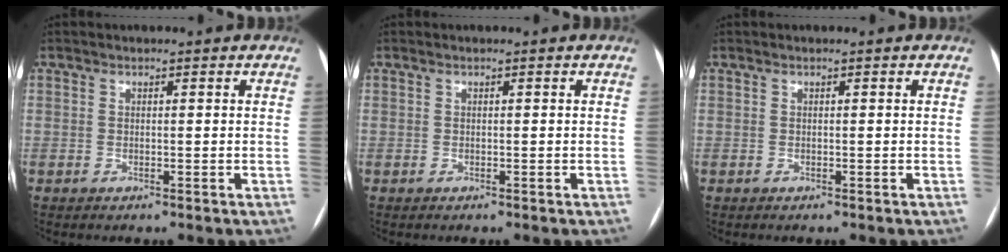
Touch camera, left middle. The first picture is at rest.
{"total": 0.0}
{"total": 0.0}